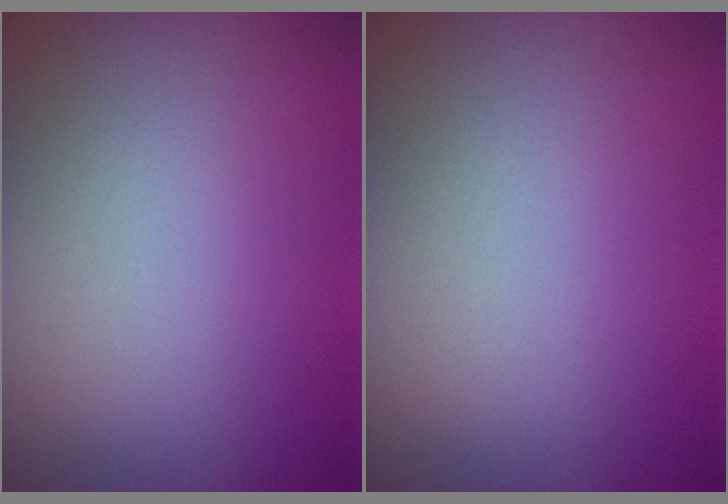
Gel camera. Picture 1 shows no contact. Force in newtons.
{"total": 0.0}